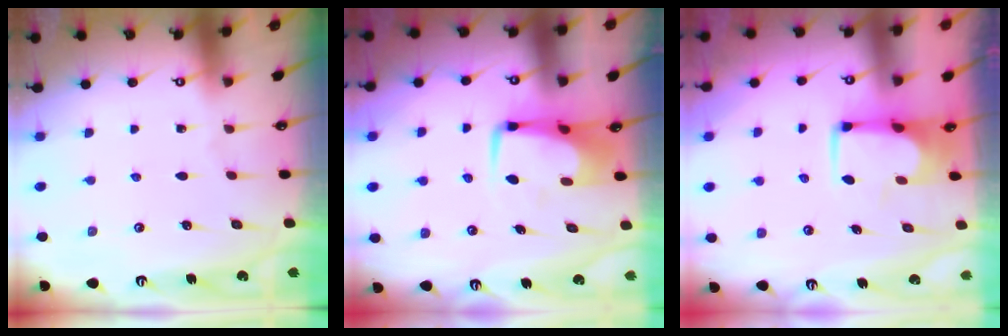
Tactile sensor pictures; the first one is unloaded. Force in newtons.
{"total": 7.1, "press": 7.1, "slide": 0.7}
{"total": 2.0, "press": 2.0, "slide": 0.2}